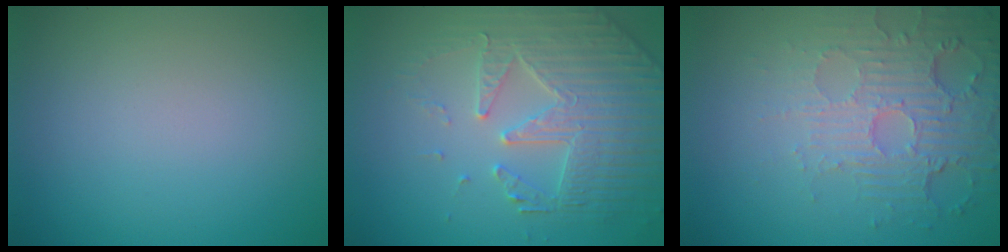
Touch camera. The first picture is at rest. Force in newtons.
{"total": 4.6, "press": 4.4, "slide": 1.4}
{"total": 5.6, "press": 3.5, "slide": 4.3}